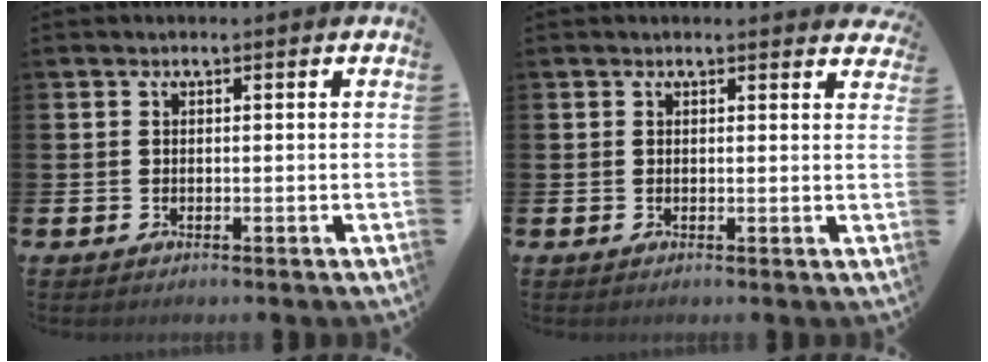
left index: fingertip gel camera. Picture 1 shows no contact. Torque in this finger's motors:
{"motor_torque": [1.06, -1.08, 0.31, 0.01]}